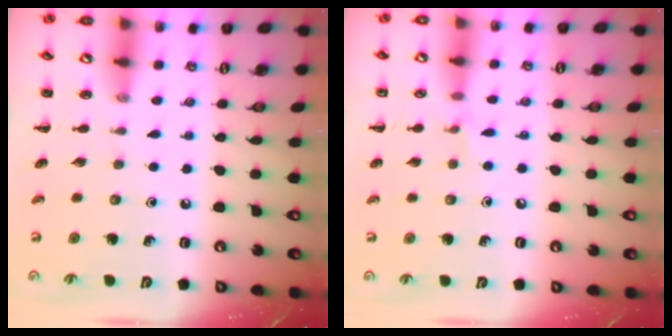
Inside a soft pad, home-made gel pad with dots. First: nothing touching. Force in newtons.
{"total": 3.5, "press": 3.3, "slide": 1.0}